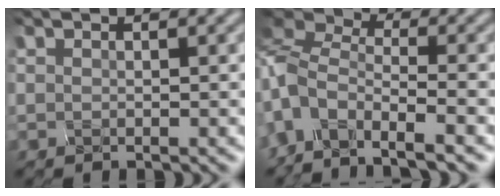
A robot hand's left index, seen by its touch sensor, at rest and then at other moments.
{"total": 7.2, "force": [-6.0, 2.4, 3.1], "torque": [-0.072, -0.005, -0.120]}